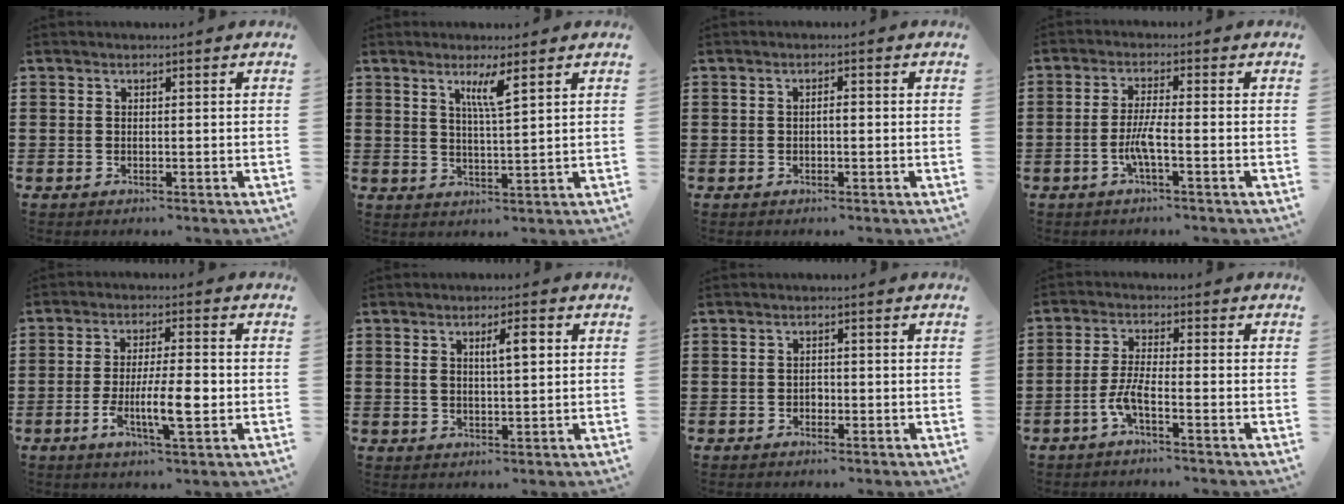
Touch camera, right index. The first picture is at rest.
{"total": 4.0, "force": [2.4, 0.1, 3.2], "torque": [-0.062, -0.005, 0.038]}
{"total": 1.2, "force": [-0.3, 0.3, 1.1], "torque": [-0.021, -0.002, -0.005]}
{"total": 4.1, "force": [-1.6, 0.3, 3.7], "torque": [-0.087, -0.010, -0.038]}
{"total": 7.9, "force": [-1.9, 1.7, 7.5], "torque": [-0.139, -0.002, -0.037]}
{"total": 4.0, "force": [1.1, 1.1, 3.7], "torque": [-0.059, 0.003, 0.012]}
{"total": 1.0, "force": [-0.5, 0.7, 0.5], "torque": [-0.012, -0.002, -0.010]}
{"total": 4.2, "force": [-2.4, 0.5, 3.4], "torque": [-0.087, -0.009, -0.052]}